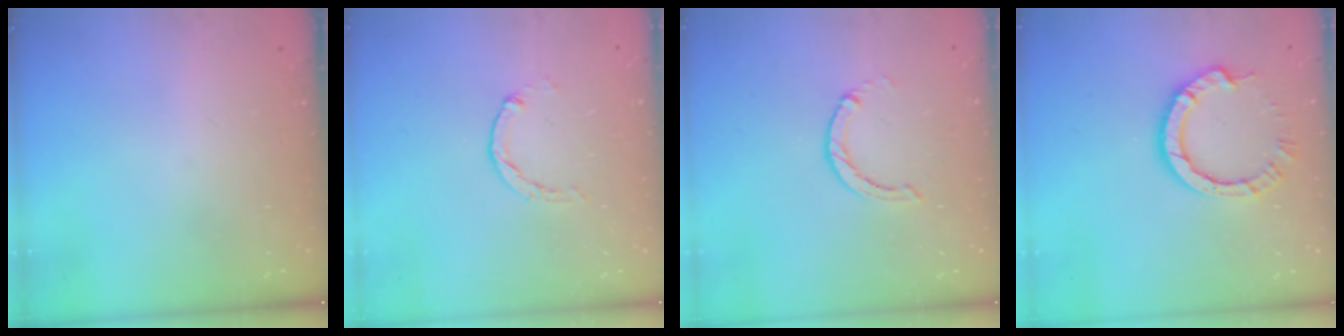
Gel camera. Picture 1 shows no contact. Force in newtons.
{"total": 0.7, "press": 0.7, "slide": 0.2}
{"total": 0.0}
{"total": 9.2, "press": 9.1, "slide": 0.8}